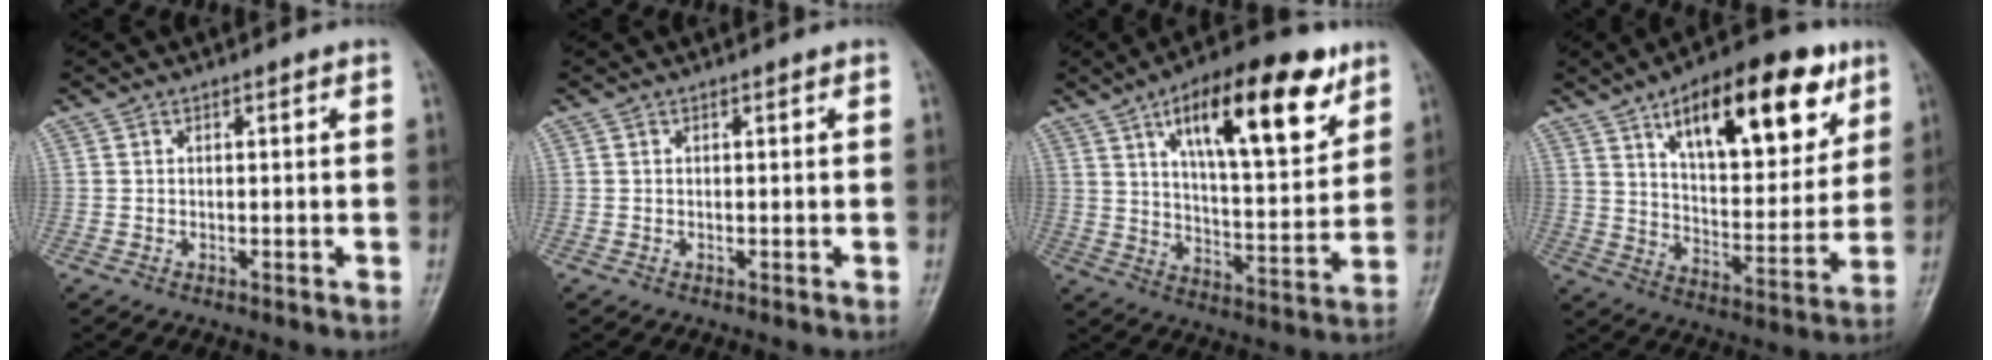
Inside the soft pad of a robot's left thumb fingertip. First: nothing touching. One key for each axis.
{"total": 0.0}
{"total": 21.3, "fx": 10.8, "fy": 7.9, "fz": 16.6, "tx": -0.216, "ty": -0.037, "tz": 0.171}
{"total": 23.1, "fx": 11.6, "fy": 10.0, "fz": 17.3, "tx": -0.212, "ty": -0.037, "tz": 0.183}